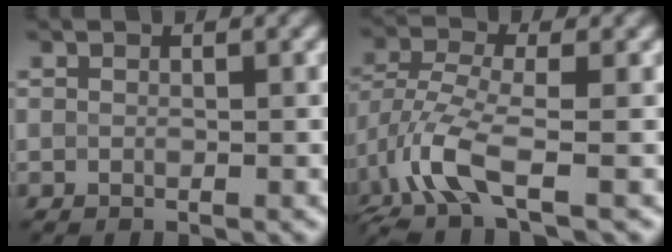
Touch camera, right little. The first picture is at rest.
{"total": 6.2, "force": [-2.7, 2.2, 5.1], "torque": [-0.122, -0.004, -0.067]}